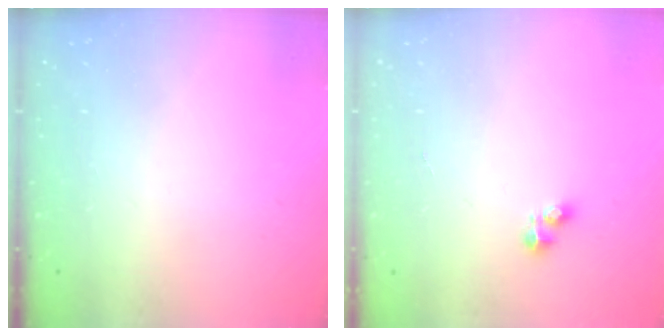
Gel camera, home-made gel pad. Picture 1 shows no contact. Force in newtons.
{"total": 2.4, "press": 2.4, "slide": 0.3}